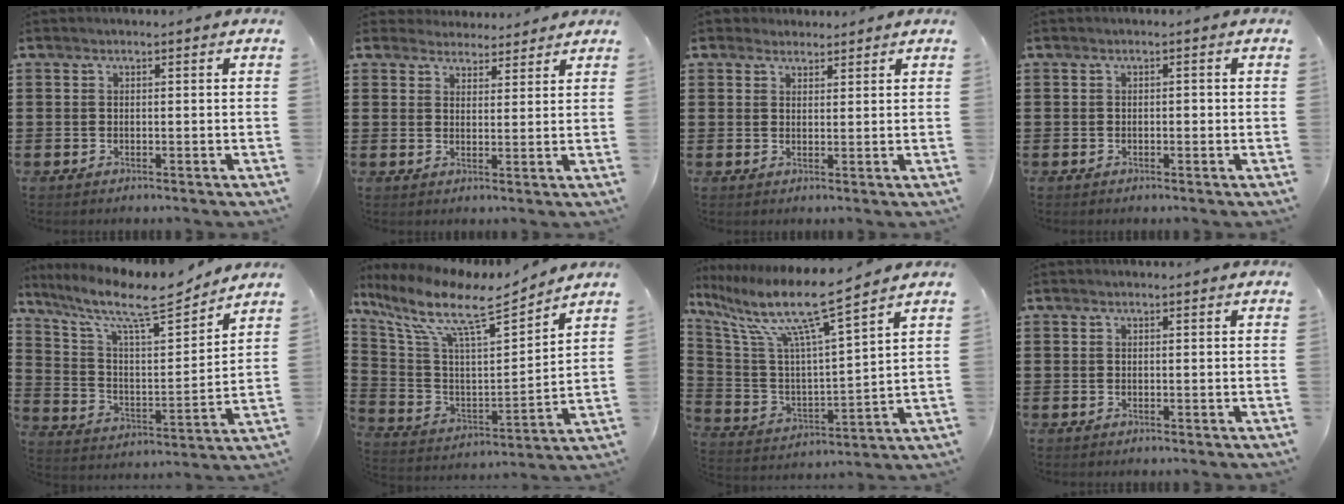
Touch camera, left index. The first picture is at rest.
{"total": 3.5, "force": [3.3, 1.1, 0.1], "torque": [-0.014, -0.004, 0.064]}
{"total": 2.3, "force": [2.1, 1.0, 0.0], "torque": [-0.007, 0.005, 0.042]}
{"total": 0.7, "force": [-0.2, 0.2, 0.7], "torque": [-0.015, -0.004, -0.002]}
{"total": 11.9, "force": [9.6, 2.0, 6.6], "torque": [-0.156, -0.055, 0.162]}
{"total": 11.0, "force": [8.0, 2.3, 7.1], "torque": [-0.171, -0.051, 0.131]}
{"total": 12.3, "force": [9.1, 0.8, 8.2], "torque": [-0.193, -0.054, 0.149]}
{"total": 0.0}